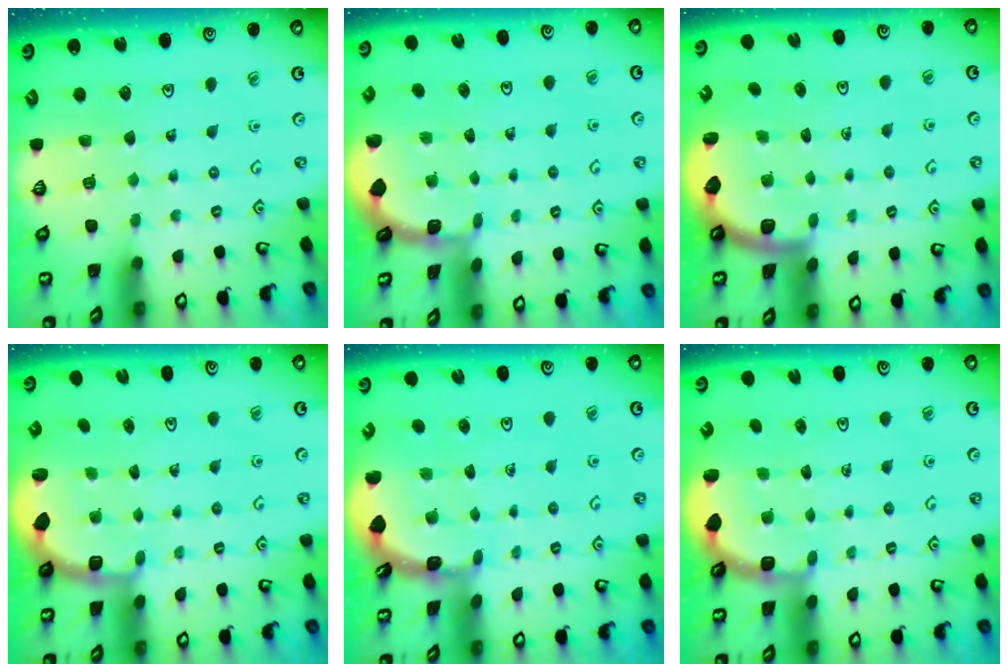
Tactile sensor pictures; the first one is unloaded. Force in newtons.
{"total": 1.1, "press": 1.1, "slide": 0.1}
{"total": 1.7, "press": 1.7, "slide": 0.2}
{"total": 2.8, "press": 2.2, "slide": 1.7}
{"total": 1.7, "press": 1.7, "slide": 0.1}
{"total": 2.7, "press": 2.3, "slide": 1.4}